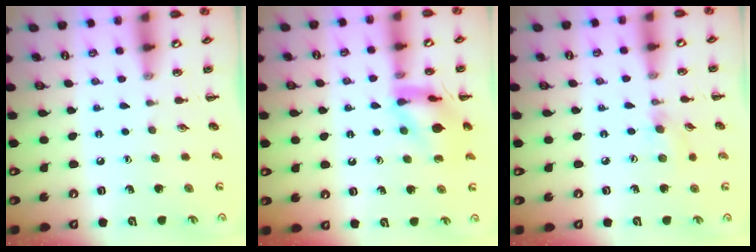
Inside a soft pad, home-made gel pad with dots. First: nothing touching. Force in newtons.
{"total": 13.8, "press": 13.8, "slide": 1.5}
{"total": 4.4, "press": 4.1, "slide": 1.7}